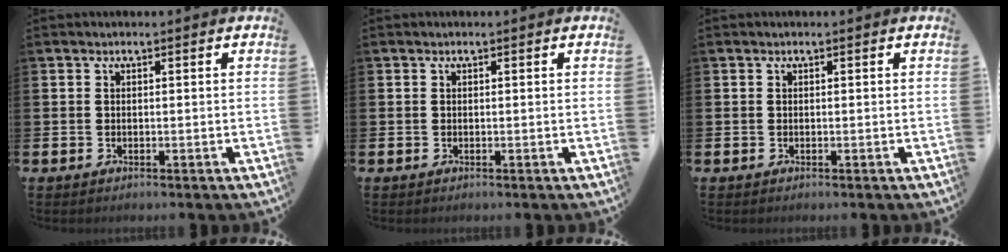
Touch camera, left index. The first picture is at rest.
{"total": 0.0}
{"total": 0.0}